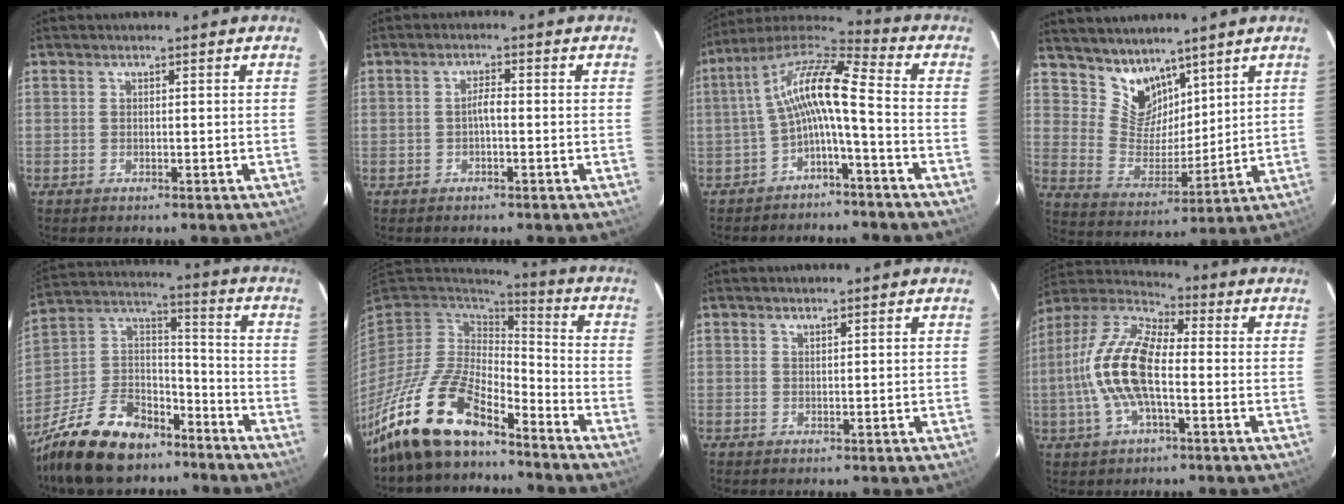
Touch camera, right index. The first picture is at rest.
{"total": 1.8, "force": [-0.6, 0.4, 1.6], "torque": [-0.032, 0.008, -0.010]}
{"total": 11.6, "force": [-2.1, 1.7, 11.3], "torque": [-0.231, 0.023, -0.045]}
{"total": 9.6, "force": [7.5, 5.4, 2.6], "torque": [-0.045, 0.001, 0.153]}
{"total": 22.2, "force": [-15.5, 11.3, 11.3], "torque": [-0.254, 0.024, -0.256]}
{"total": 17.0, "force": [-12.7, 5.9, 9.6], "torque": [-0.199, -0.015, -0.242]}
{"total": 0.7, "force": [0.6, 0.1, 0.2], "torque": [-0.004, 0.001, 0.012]}
{"total": 15.0, "force": [-2.2, 6.1, 13.5], "torque": [-0.280, 0.008, -0.051]}